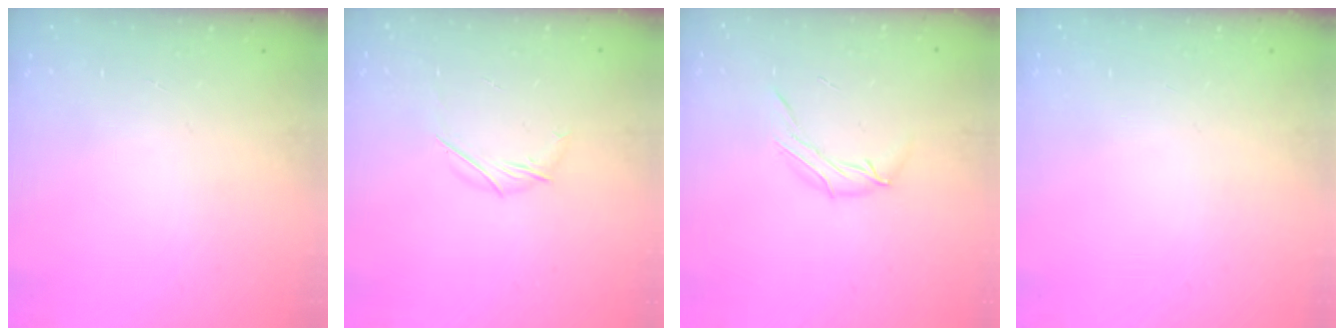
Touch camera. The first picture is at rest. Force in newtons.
{"total": 4.8, "press": 4.7, "slide": 1.1}
{"total": 6.6, "press": 6.6, "slide": 0.6}
{"total": 0.0}